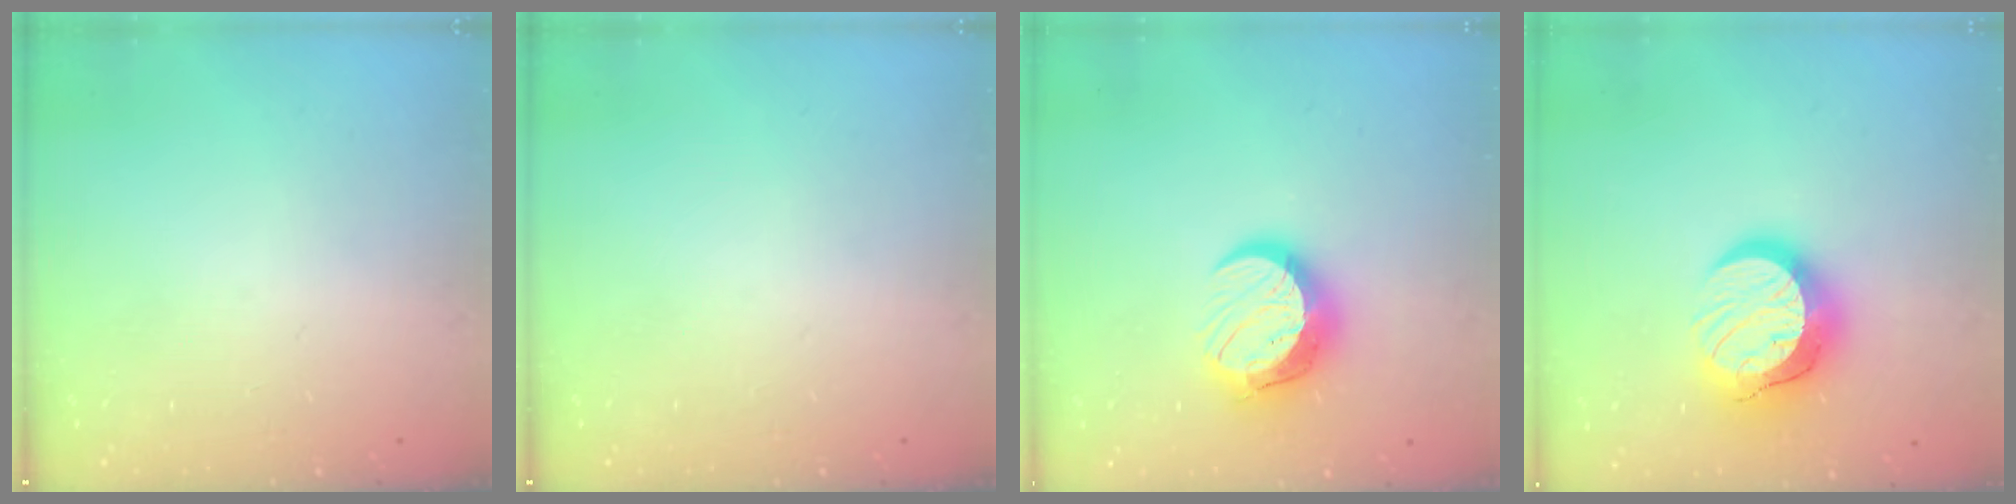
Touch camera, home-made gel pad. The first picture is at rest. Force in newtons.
{"total": 0.0}
{"total": 12.7, "press": 12.7, "slide": 0.8}
{"total": 15.2, "press": 15.1, "slide": 1.1}